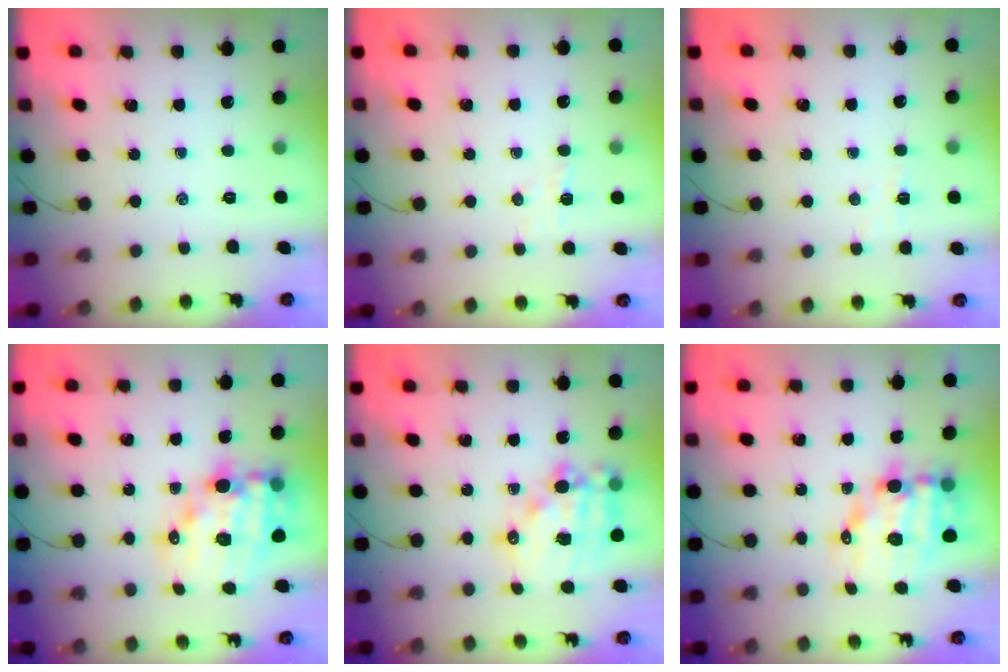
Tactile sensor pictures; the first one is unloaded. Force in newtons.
{"total": 2.5, "press": 2.4, "slide": 0.7}
{"total": 2.9, "press": 2.7, "slide": 0.8}
{"total": 15.9, "press": 15.4, "slide": 3.8}
{"total": 15.8, "press": 15.5, "slide": 3.2}
{"total": 12.5, "press": 12.2, "slide": 2.8}